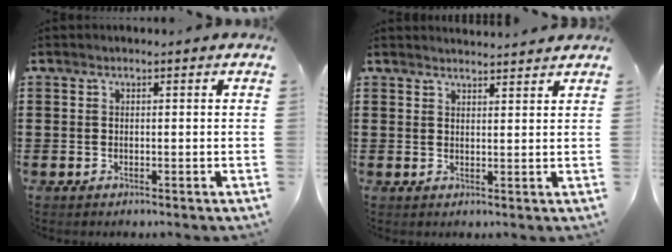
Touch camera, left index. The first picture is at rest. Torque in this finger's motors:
{"motor_torque": [-0.45, 0.38, -0.12, -0.01]}